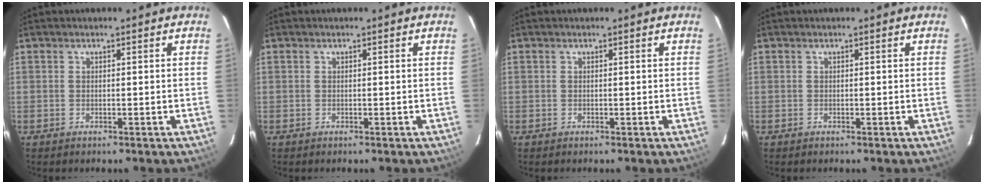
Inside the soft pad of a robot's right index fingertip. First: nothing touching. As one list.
[{"total": 0.0}, {"total": 0.0}, {"total": 0.0}]